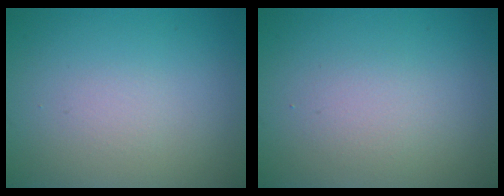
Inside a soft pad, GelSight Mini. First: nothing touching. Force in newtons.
{"total": 1.6, "press": 1.6, "slide": 0.0}